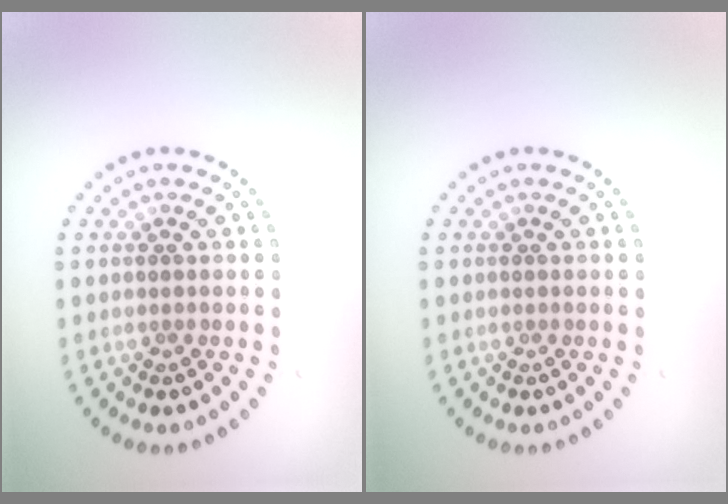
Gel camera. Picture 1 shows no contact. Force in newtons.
{"total": 0.0}